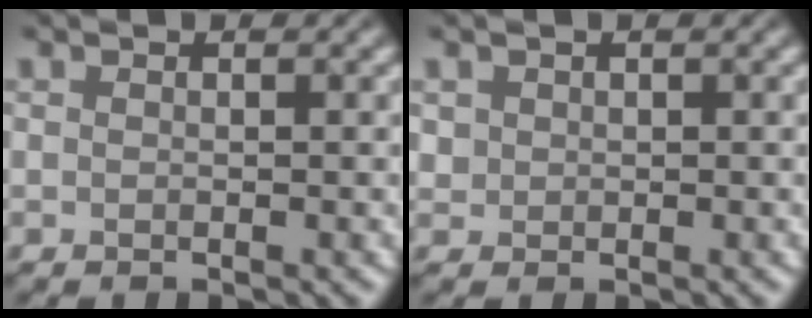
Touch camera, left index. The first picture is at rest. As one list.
[{"total": 0.8, "force": [0.1, 0.7, 0.0], "torque": [0.001, -0.002, 0.008]}]